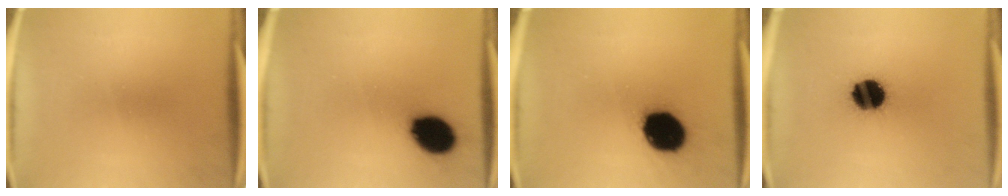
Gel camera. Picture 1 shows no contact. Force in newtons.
{"total": 12.2}
{"total": 16.6}
{"total": 13.4}